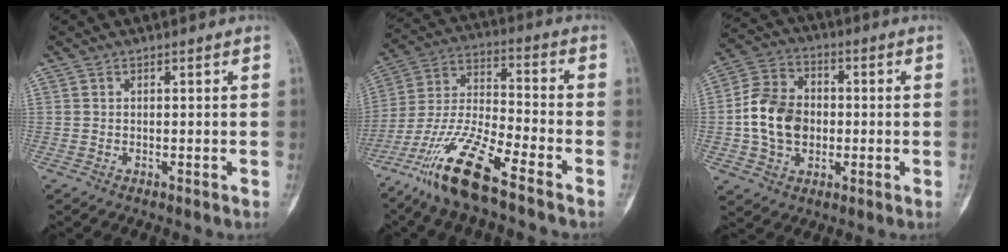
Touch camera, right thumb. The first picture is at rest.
{"total": 16.3, "force": [-10.9, 2.8, 11.7], "torque": [-0.243, 0.049, -0.206]}
{"total": 12.3, "force": [-1.0, 9.4, 7.9], "torque": [-0.123, 0.022, -0.024]}